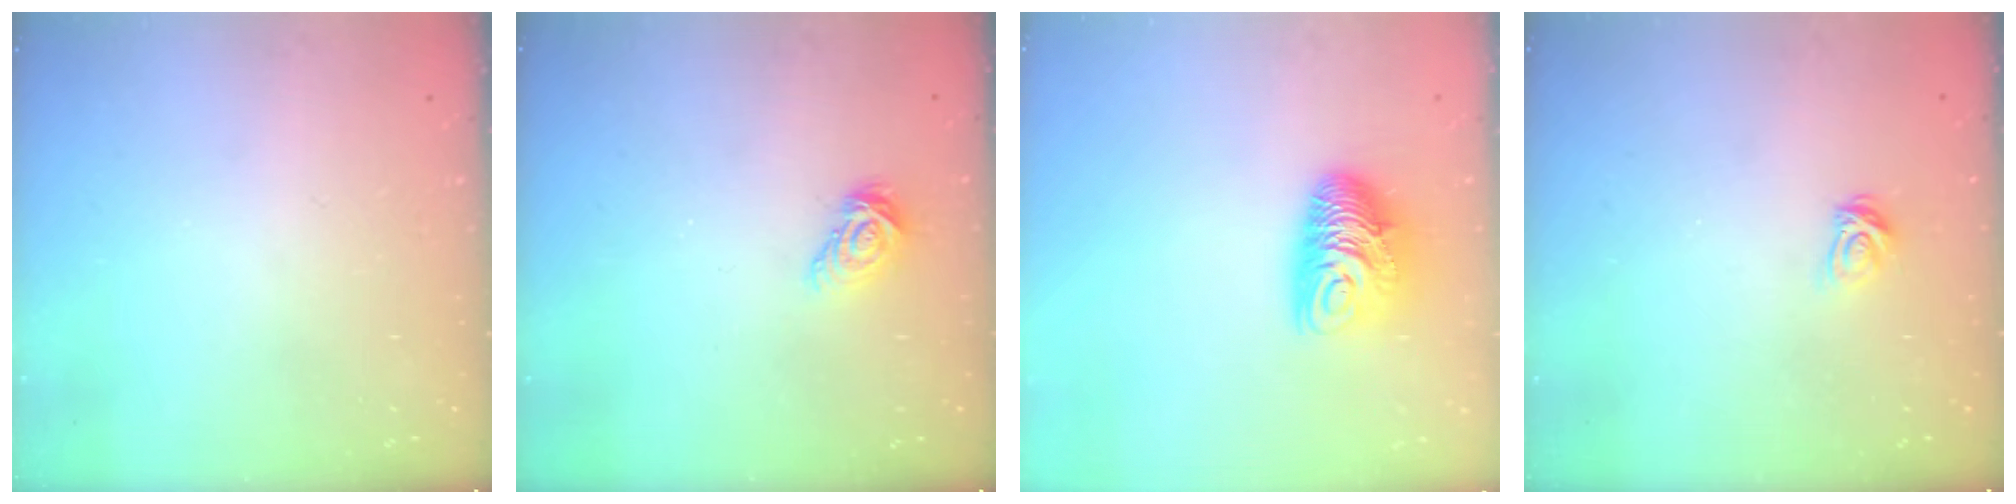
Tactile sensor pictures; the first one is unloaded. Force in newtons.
{"total": 6.4, "press": 6.4, "slide": 0.5}
{"total": 10.5, "press": 10.5, "slide": 0.6}
{"total": 4.8, "press": 4.8, "slide": 0.4}